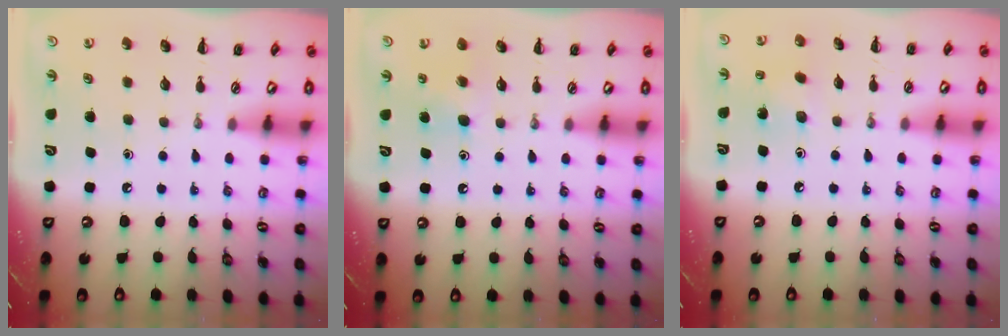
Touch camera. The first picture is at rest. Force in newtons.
{"total": 5.8, "press": 5.6, "slide": 1.5}
{"total": 2.5, "press": 2.4, "slide": 0.8}